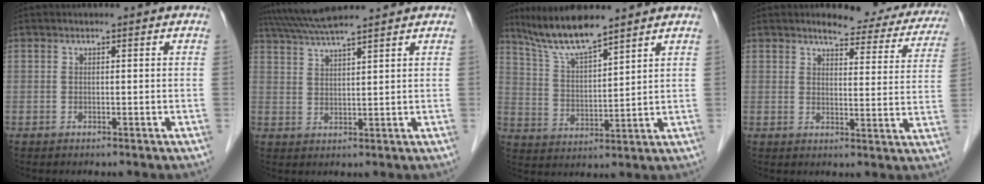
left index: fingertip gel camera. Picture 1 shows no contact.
{"total": 8.0, "force": [7.1, -0.5, 3.6], "torque": [-0.069, 0.030, 0.122]}
{"total": 8.9, "force": [7.8, 0.3, 4.4], "torque": [-0.093, 0.003, 0.154]}
{"total": 13.8, "force": [12.1, 3.9, 5.3], "torque": [-0.033, -0.010, 0.118]}